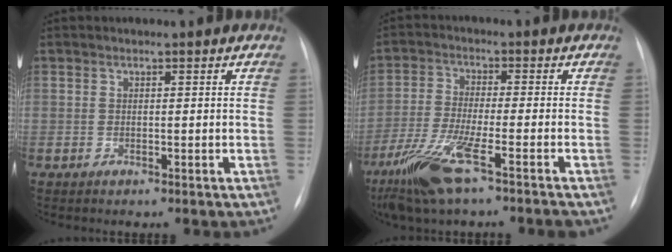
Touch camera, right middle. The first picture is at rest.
{"total": 10.2, "force": [-6.3, 0.2, 7.9], "torque": [-0.170, -0.029, -0.122]}